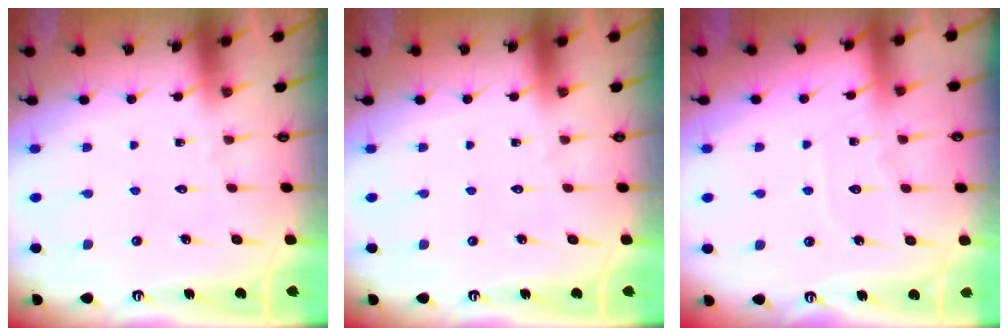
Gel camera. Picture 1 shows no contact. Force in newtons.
{"total": 0.0}
{"total": 5.3, "press": 5.2, "slide": 0.6}